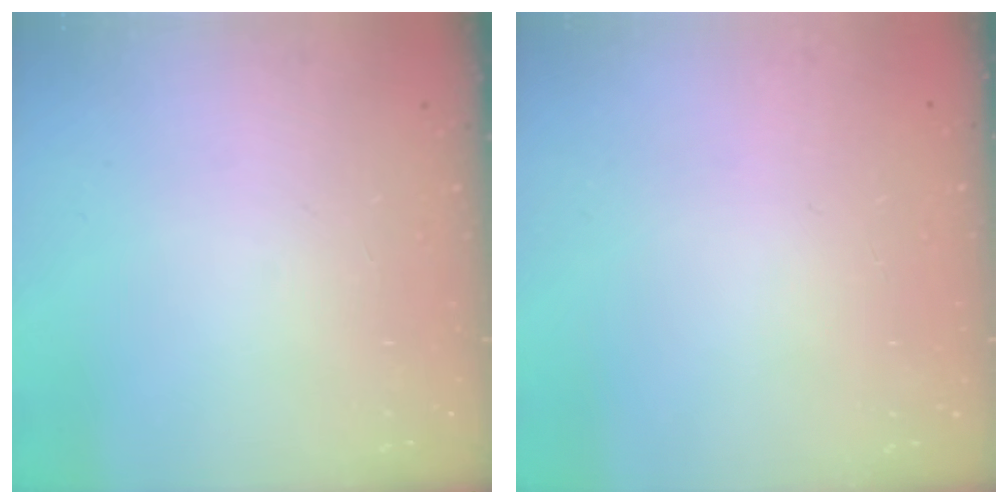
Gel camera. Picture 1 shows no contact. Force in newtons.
{"total": 0.7, "press": 0.3, "slide": 0.7}